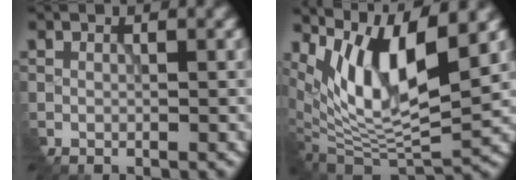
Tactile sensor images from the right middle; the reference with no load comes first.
{"total": 9.4, "force": [4.3, 3.0, 7.8], "torque": [-0.150, -0.010, 0.089]}